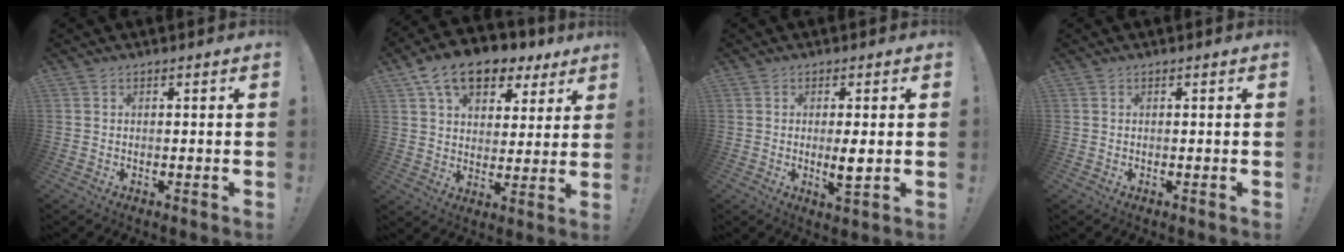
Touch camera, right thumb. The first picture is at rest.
{"total": 13.5, "force": [8.1, 8.1, 7.2], "torque": [-0.116, -0.040, 0.148]}
{"total": 4.3, "force": [0.2, 0.6, 4.2], "torque": [-0.063, -0.015, 0.001]}
{"total": 0.0}